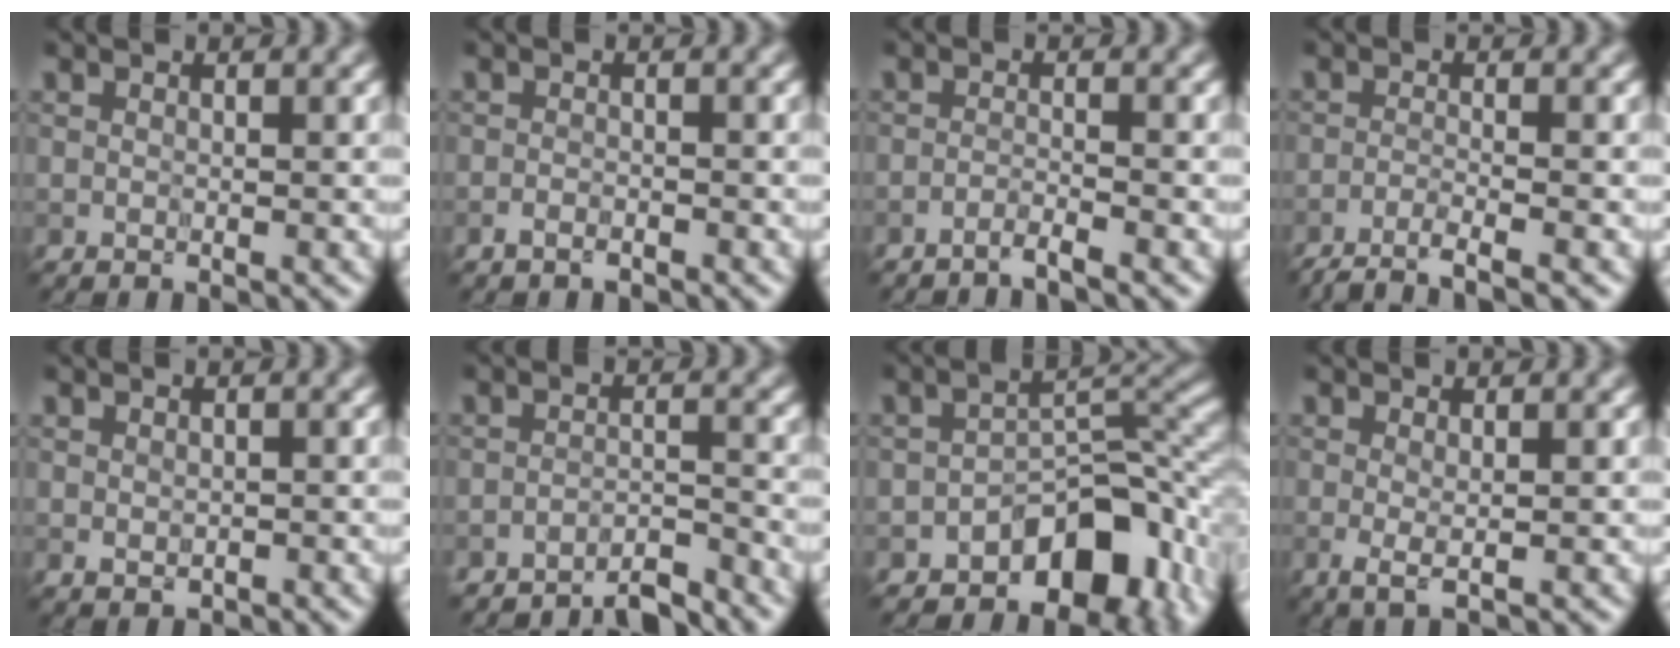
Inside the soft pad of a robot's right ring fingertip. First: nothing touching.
{"total": 1.1, "force": [-0.9, 0.4, 0.5], "torque": [-0.010, 0.004, -0.019]}
{"total": 1.5, "force": [-1.3, 0.0, 0.8], "torque": [-0.007, 0.004, -0.033]}
{"total": 3.7, "force": [-2.9, 0.6, 2.2], "torque": [-0.032, 0.002, -0.065]}
{"total": 1.0, "force": [-0.1, 0.8, 0.5], "torque": [-0.007, 0.000, 0.000]}
{"total": 3.7, "force": [-3.5, 0.4, 1.0], "torque": [-0.013, 0.005, -0.062]}
{"total": 8.7, "force": [-4.5, 5.0, 5.5], "torque": [-0.048, 0.009, -0.075]}
{"total": 1.6, "force": [-0.2, 0.4, 1.5], "torque": [-0.032, -0.005, -0.003]}